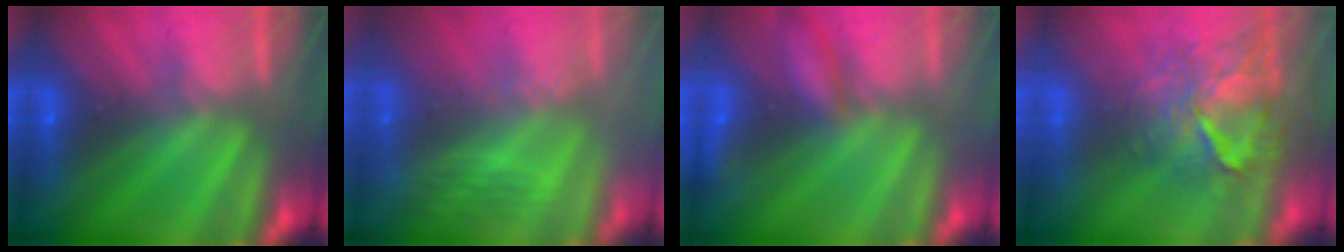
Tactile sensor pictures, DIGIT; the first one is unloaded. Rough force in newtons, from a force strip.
{"total": 2.7}
{"total": 2.1}
{"total": 8.3}